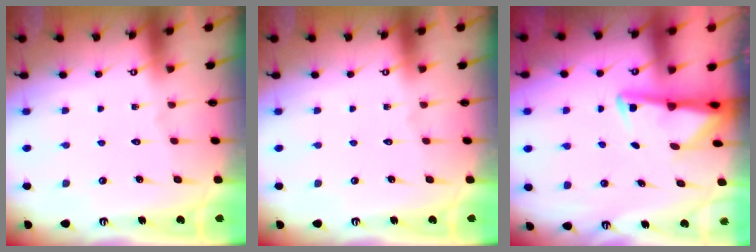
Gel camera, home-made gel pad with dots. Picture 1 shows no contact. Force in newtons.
{"total": 0.0}
{"total": 3.0, "press": 3.0, "slide": 0.6}